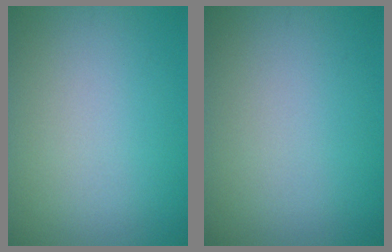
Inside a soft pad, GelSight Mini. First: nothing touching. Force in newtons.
{"total": 0.0}